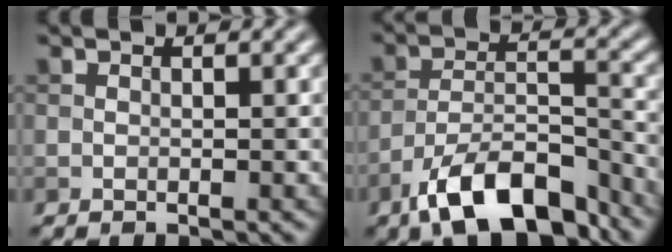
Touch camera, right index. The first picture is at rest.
{"total": 10.0, "force": [-7.0, 3.7, 6.0], "torque": [-0.094, -0.002, -0.130]}